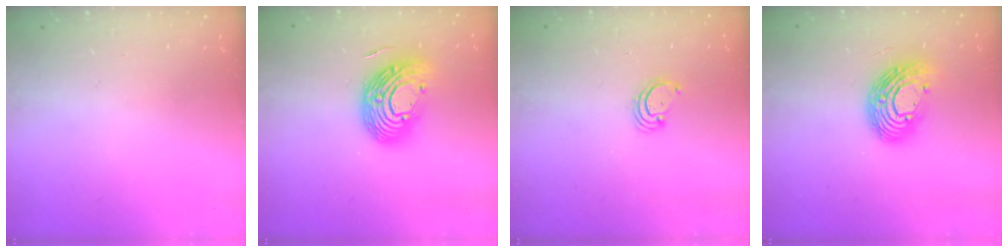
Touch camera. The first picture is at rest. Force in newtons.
{"total": 15.3, "press": 15.2, "slide": 1.1}
{"total": 2.3, "press": 2.3, "slide": 0.2}
{"total": 12.9, "press": 12.9, "slide": 1.2}